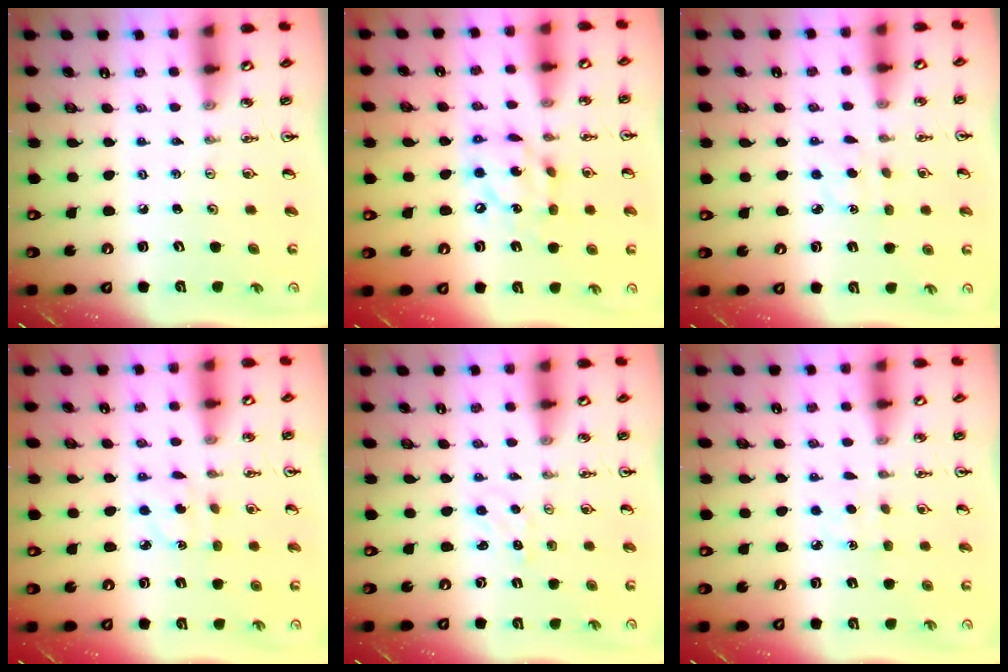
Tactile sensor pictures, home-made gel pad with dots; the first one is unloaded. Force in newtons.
{"total": 12.4, "press": 12.4, "slide": 0.9}
{"total": 2.7, "press": 2.7, "slide": 0.4}
{"total": 3.5, "press": 3.4, "slide": 0.9}
{"total": 0.9, "press": 0.8, "slide": 0.2}
{"total": 2.9, "press": 2.9, "slide": 0.3}